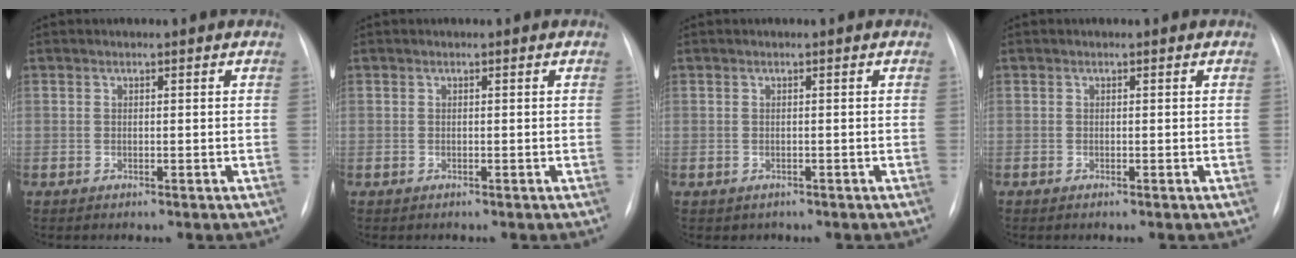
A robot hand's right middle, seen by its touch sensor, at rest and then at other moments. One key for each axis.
{"total": 0.0}
{"total": 1.0, "fx": -0.6, "fy": 0.9, "fz": 0.0, "tx": -0.006, "ty": 0.002, "tz": -0.005}
{"total": 0.0}